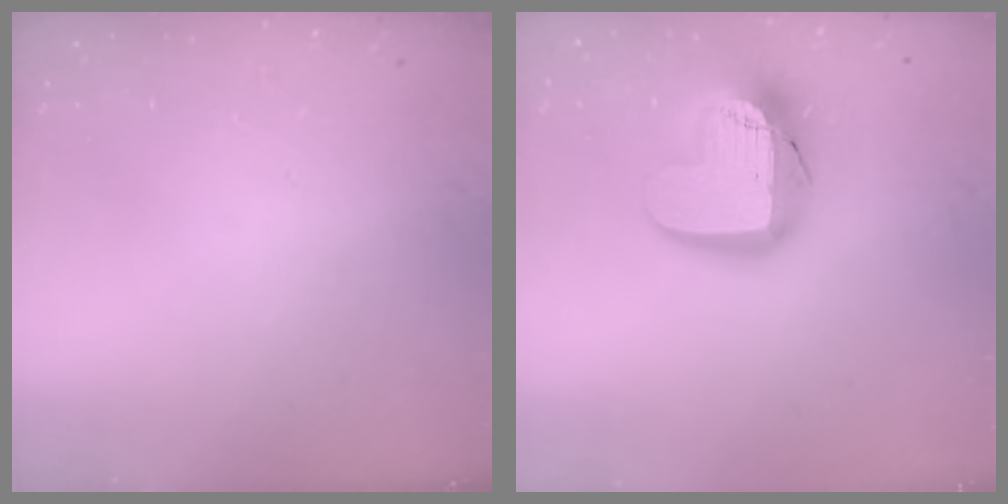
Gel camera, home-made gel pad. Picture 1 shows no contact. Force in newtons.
{"total": 18.3, "press": 18.3, "slide": 1.2}